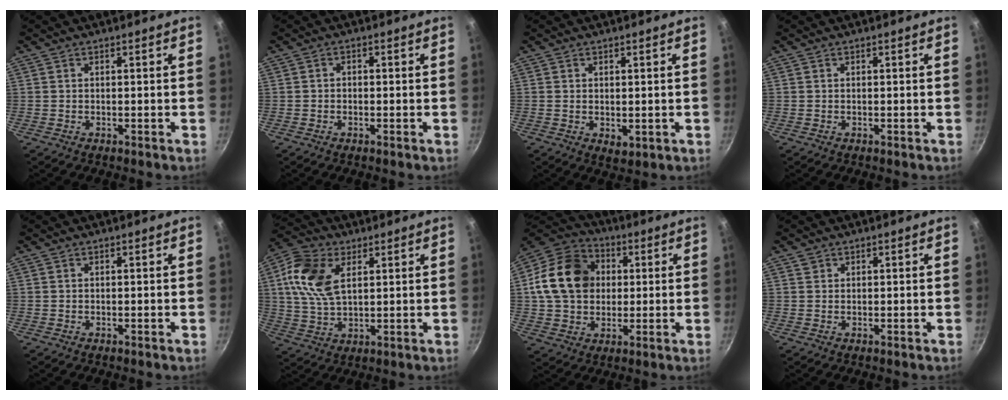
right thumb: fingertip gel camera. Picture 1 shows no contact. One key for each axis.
{"total": 1.0, "fx": -0.4, "fy": 0.8, "fz": 0.5, "tx": -0.010, "ty": 0.005, "tz": -0.009}
{"total": 2.3, "fx": 0.4, "fy": 1.6, "fz": 1.7, "tx": -0.023, "ty": -0.009, "tz": 0.007}
{"total": 0.0}
{"total": 0.0}
{"total": 12.1, "fx": 3.6, "fy": 7.2, "fz": 9.0, "tx": -0.166, "ty": -0.004, "tz": 0.064}
{"total": 17.3, "fx": 2.4, "fy": 13.8, "fz": 10.1, "tx": -0.151, "ty": 0.020, "tz": 0.032}
{"total": 0.9, "fx": 0.5, "fy": 0.8, "fz": 0.2, "tx": 0.003, "ty": 0.002, "tz": 0.006}